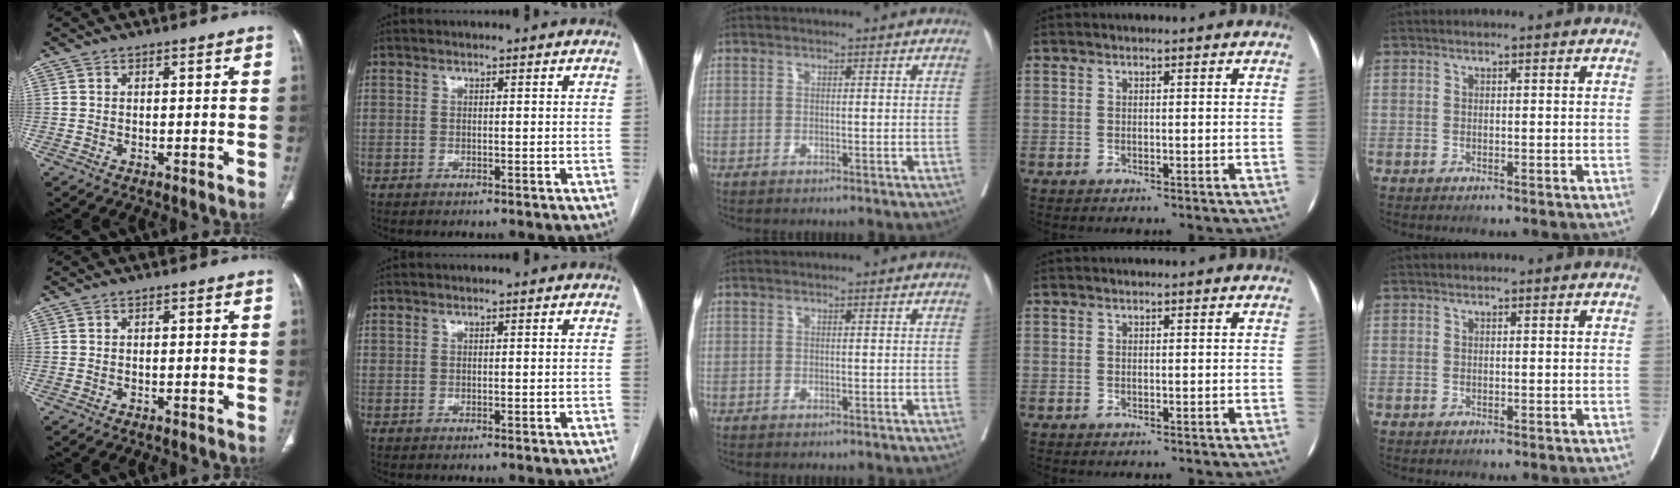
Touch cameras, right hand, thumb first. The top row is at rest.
{"thumb": {"total": 0.5, "force": [0.1, 0.1, 0.5], "torque": [-0.014, 0.002, 0.002]}}